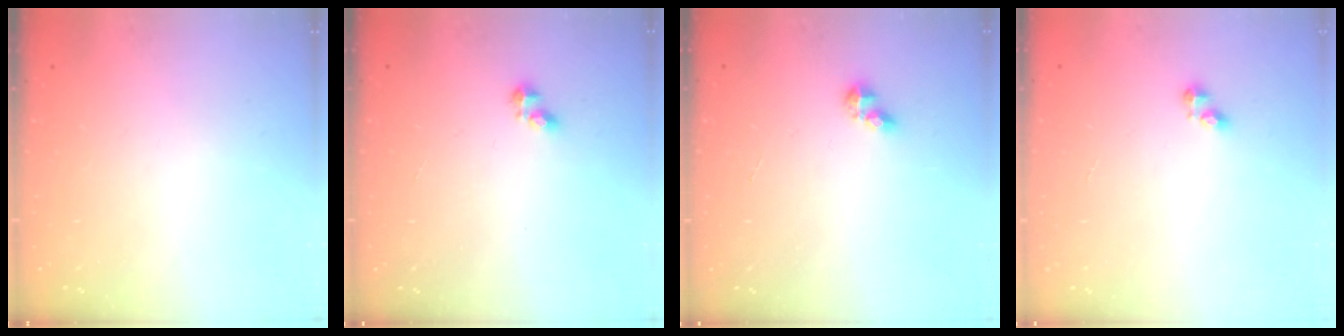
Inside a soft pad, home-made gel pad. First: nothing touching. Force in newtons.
{"total": 2.7, "press": 2.7, "slide": 0.4}
{"total": 4.8, "press": 4.8, "slide": 0.6}
{"total": 2.8, "press": 2.8, "slide": 0.4}